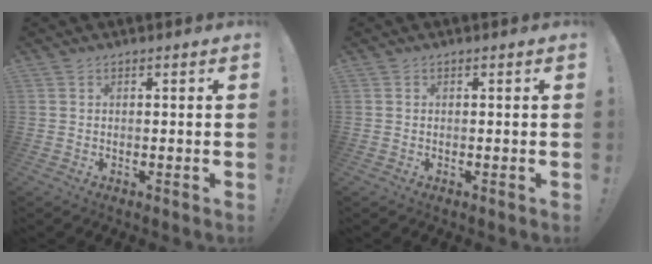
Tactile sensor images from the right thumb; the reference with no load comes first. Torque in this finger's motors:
{"motor_torque": [0.12, 0.24, 0.18, -0.06, -0.02]}